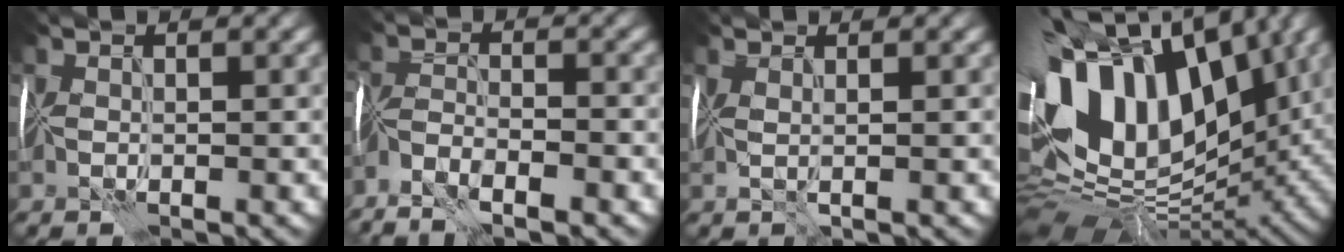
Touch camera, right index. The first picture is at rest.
{"total": 5.3, "force": [-3.8, 1.7, 3.3], "torque": [-0.059, -0.003, -0.076]}
{"total": 1.2, "force": [0.7, -0.1, 1.0], "torque": [-0.017, 0.004, 0.008]}
{"total": 16.2, "force": [4.1, 9.9, 12.2], "torque": [-0.228, 0.016, 0.070]}